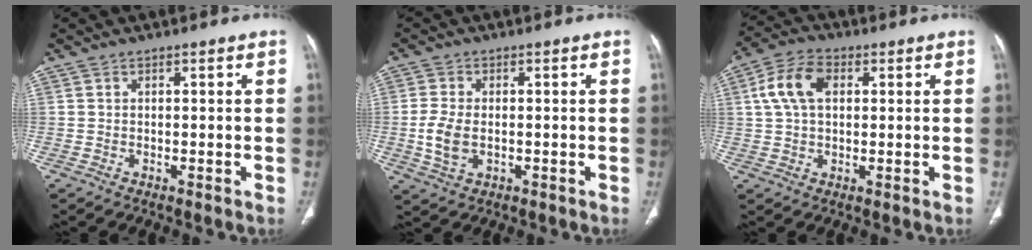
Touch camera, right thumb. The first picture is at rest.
{"total": 6.1, "force": [-0.8, 3.8, 4.7], "torque": [-0.107, -0.003, -0.012]}
{"total": 9.1, "force": [2.2, 5.8, 6.6], "torque": [-0.130, 0.018, 0.038]}